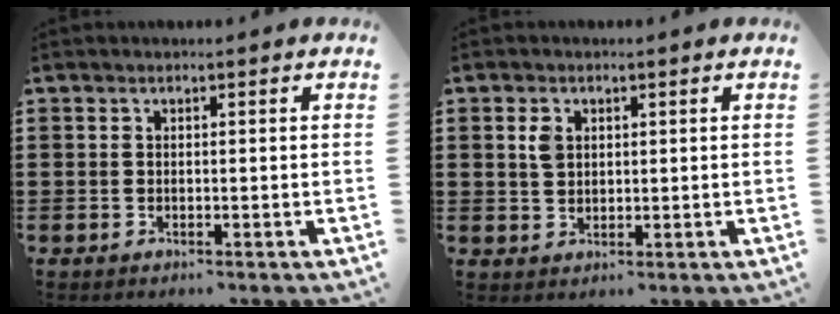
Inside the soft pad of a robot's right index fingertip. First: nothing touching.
{"total": 2.4, "force": [0.8, 1.7, 1.6], "torque": [-0.037, 0.006, 0.014]}